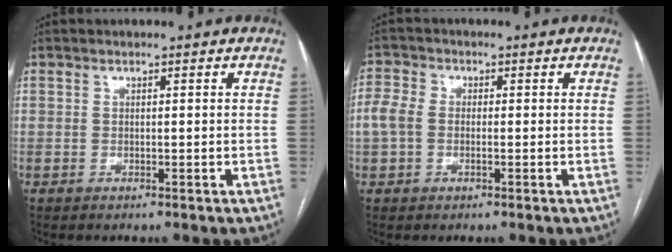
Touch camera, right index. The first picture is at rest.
{"total": 4.0, "force": [-0.2, 2.9, 2.7], "torque": [-0.082, 0.016, -0.008]}